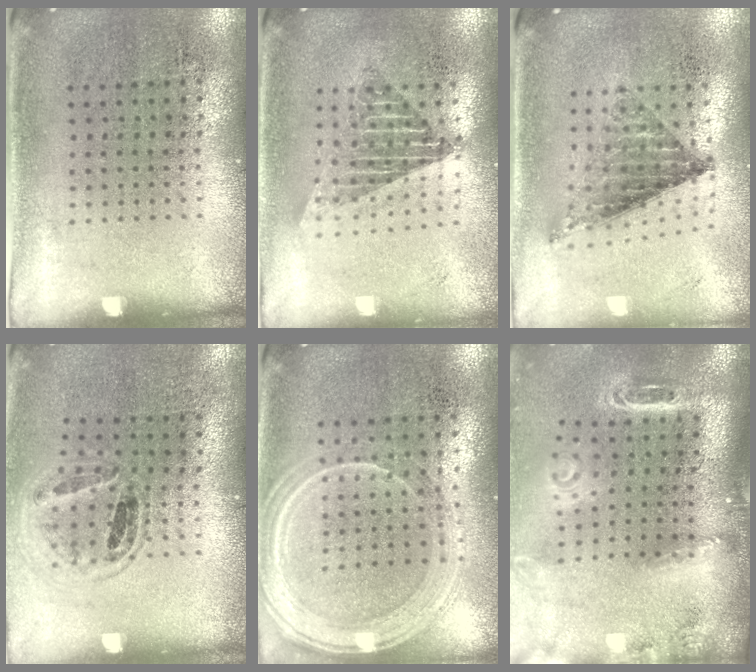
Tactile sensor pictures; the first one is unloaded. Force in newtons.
{"total": 1.7, "press": 1.4, "slide": 1.0}
{"total": 0.9, "press": 0.8, "slide": 0.3}
{"total": 1.0, "press": 1.0, "slide": 0.1}
{"total": 1.4, "press": 1.3, "slide": 0.2}
{"total": 3.0, "press": 2.1, "slide": 2.1}